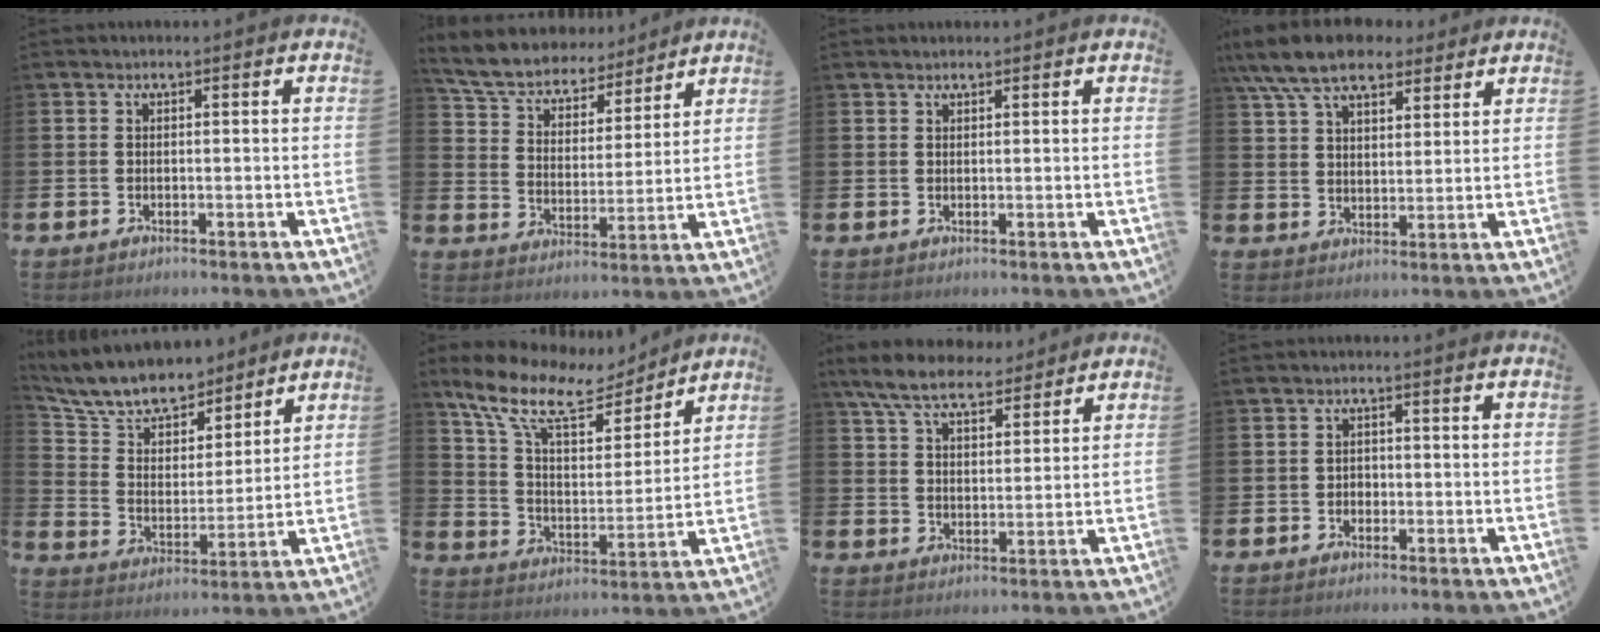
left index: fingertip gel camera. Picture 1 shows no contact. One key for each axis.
{"total": 7.1, "fx": 6.7, "fy": 1.9, "fz": 0.9, "tx": -0.059, "ty": -0.049, "tz": 0.119}
{"total": 0.7, "fx": 0.7, "fy": 0.1, "fz": -0.2, "tx": 0.013, "ty": -0.002, "tz": 0.010}
{"total": 9.7, "fx": 8.2, "fy": 3.5, "fz": 3.7, "tx": -0.087, "ty": -0.027, "tz": 0.151}
{"total": 9.0, "fx": 8.2, "fy": 3.3, "fz": 1.7, "tx": -0.086, "ty": -0.054, "tz": 0.149}
{"total": 11.2, "fx": 9.1, "fy": 4.0, "fz": 5.2, "tx": -0.140, "ty": -0.053, "tz": 0.155}
{"total": 7.5, "fx": 6.8, "fy": 2.0, "fz": 2.4, "tx": -0.068, "ty": -0.028, "tz": 0.123}
{"total": 1.3, "fx": -0.9, "fy": 1.0, "fz": 0.0, "tx": 0.000, "ty": 0.002, "tz": -0.020}